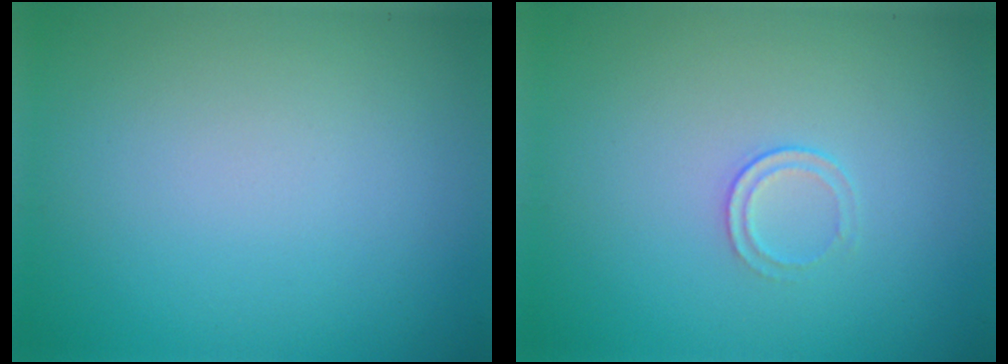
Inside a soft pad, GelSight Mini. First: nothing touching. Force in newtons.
{"total": 1.0, "press": 0.5, "slide": 0.9}